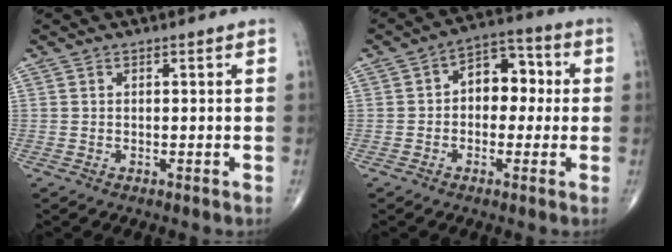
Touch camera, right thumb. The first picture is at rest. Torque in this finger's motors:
{"motor_torque": [-0.06, 0.30, 0.36, 0.26, 0.01]}